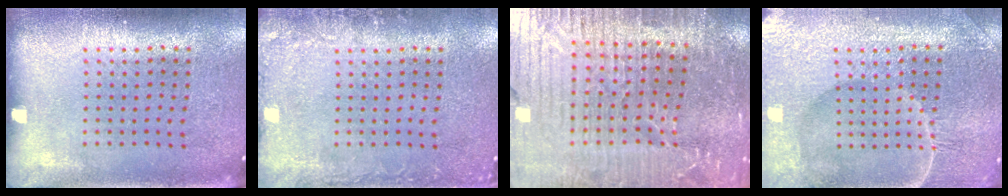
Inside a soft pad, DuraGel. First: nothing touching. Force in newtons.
{"total": 2.0, "press": 2.0, "slide": 0.2}
{"total": 5.4, "press": 5.0, "slide": 2.0}
{"total": 4.7, "press": 4.5, "slide": 1.4}